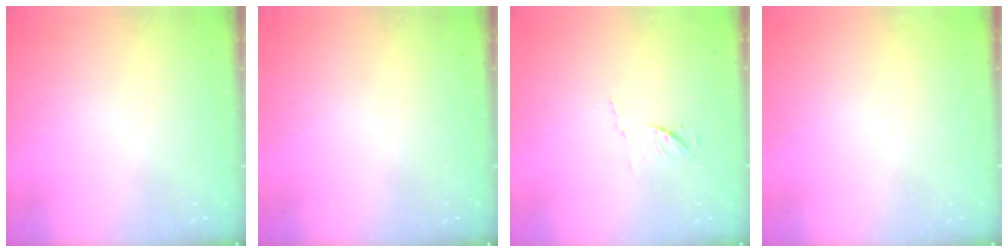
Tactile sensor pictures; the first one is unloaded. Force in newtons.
{"total": 0.0}
{"total": 3.8, "press": 3.8, "slide": 0.5}
{"total": 1.5, "press": 1.5, "slide": 0.1}